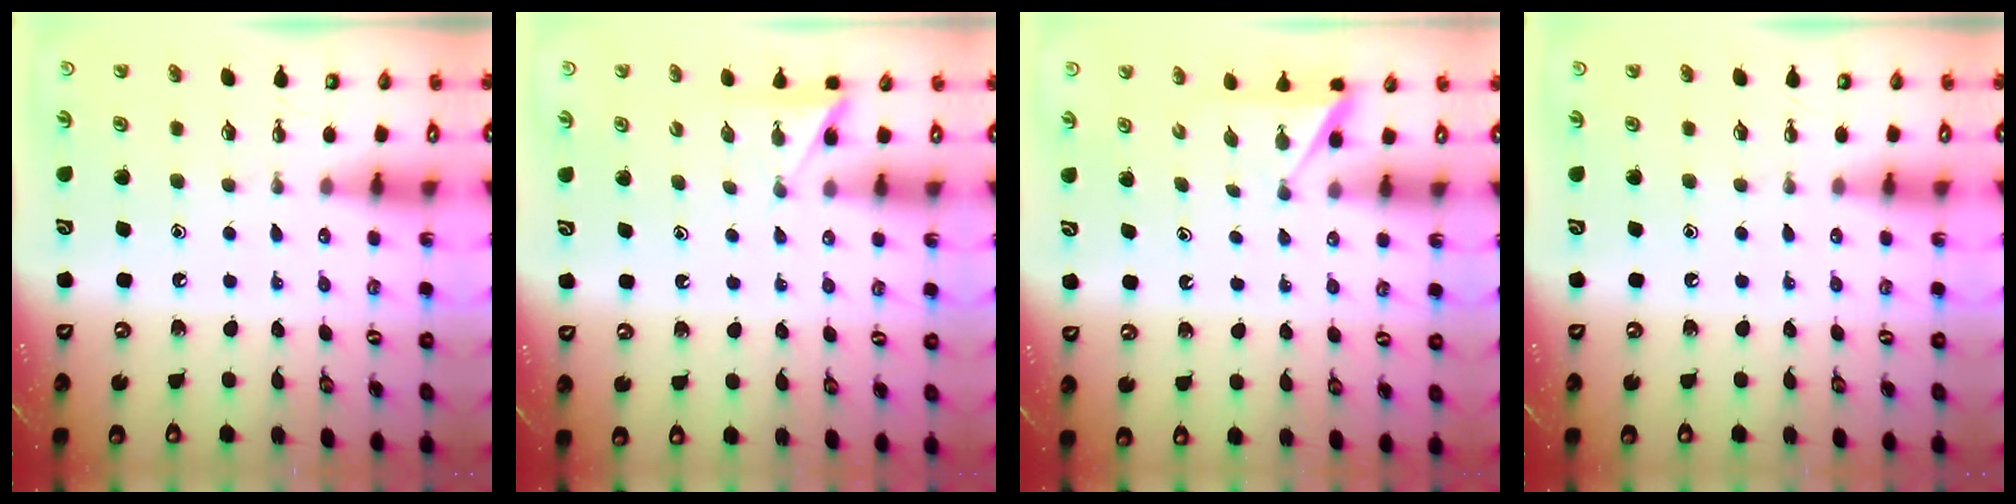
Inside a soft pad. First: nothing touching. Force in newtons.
{"total": 3.6, "press": 3.6, "slide": 0.4}
{"total": 1.9, "press": 1.9, "slide": 0.2}
{"total": 0.0}